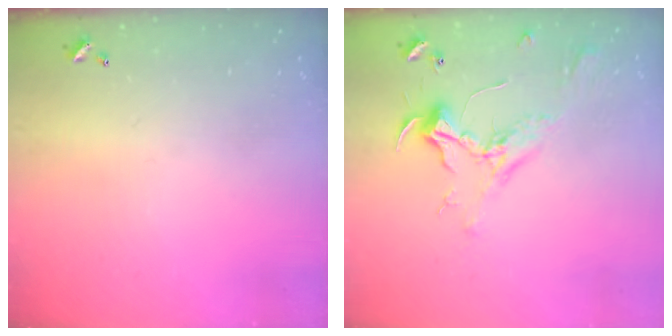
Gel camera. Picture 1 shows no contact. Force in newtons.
{"total": 2.3, "press": 2.2, "slide": 0.9}